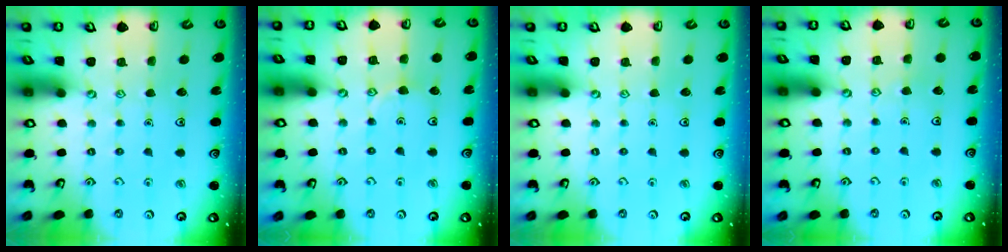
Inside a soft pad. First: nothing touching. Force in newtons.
{"total": 4.2, "press": 4.2, "slide": 0.4}
{"total": 0.0}
{"total": 3.4, "press": 3.4, "slide": 0.3}